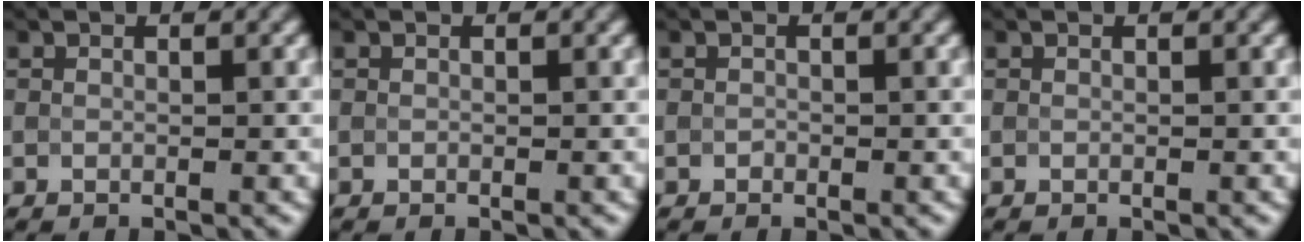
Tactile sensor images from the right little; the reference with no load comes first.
{"total": 0.0}
{"total": 0.8, "force": [-0.7, 0.0, -0.5], "torque": [0.002, 0.002, -0.006]}
{"total": 0.0}